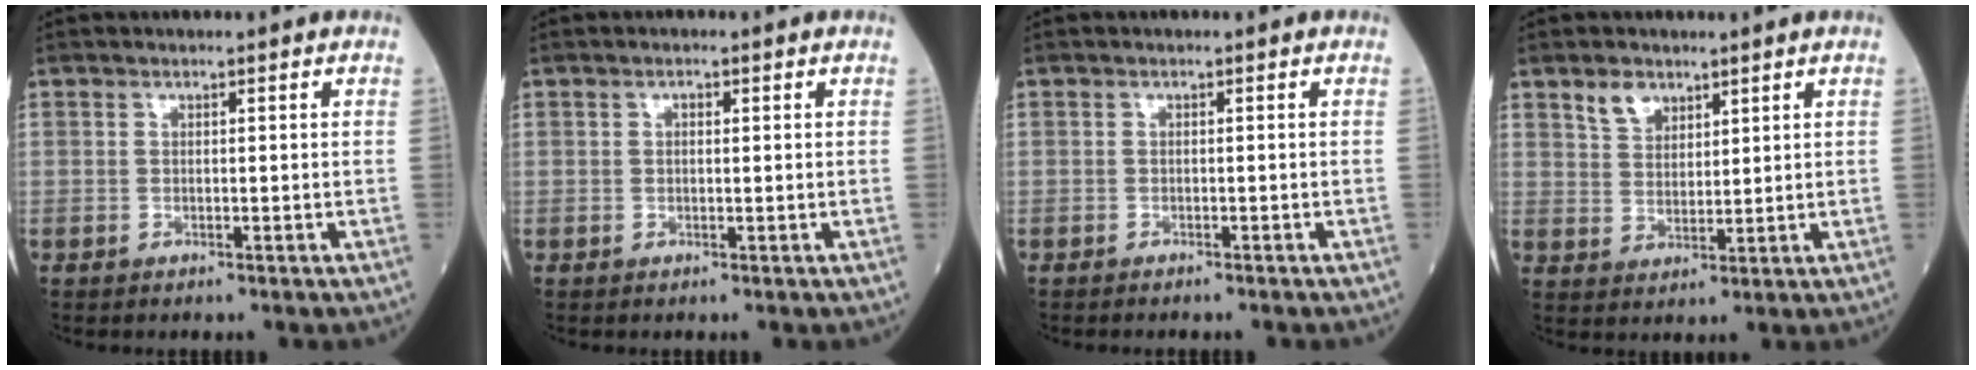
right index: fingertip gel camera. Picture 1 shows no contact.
{"total": 0.7, "force": [0.2, 0.1, 0.7], "torque": [-0.012, 0.003, 0.002]}
{"total": 2.1, "force": [-2.0, 0.3, 0.8], "torque": [-0.013, -0.003, -0.023]}
{"total": 4.0, "force": [2.8, 2.4, 1.5], "torque": [-0.033, 0.003, 0.057]}